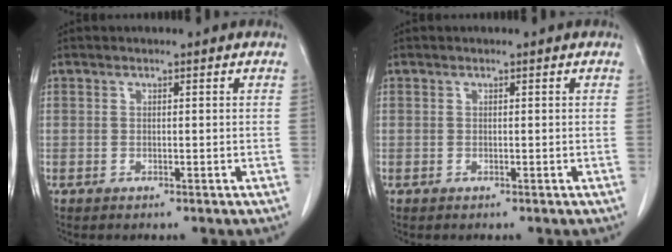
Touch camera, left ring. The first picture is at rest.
{"total": 0.0}